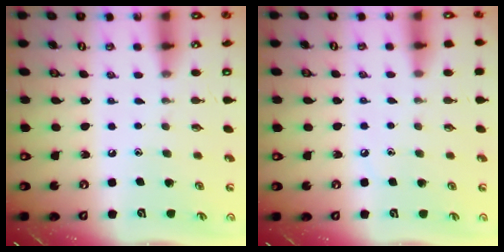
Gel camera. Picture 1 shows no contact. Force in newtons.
{"total": 3.6, "press": 3.5, "slide": 0.6}